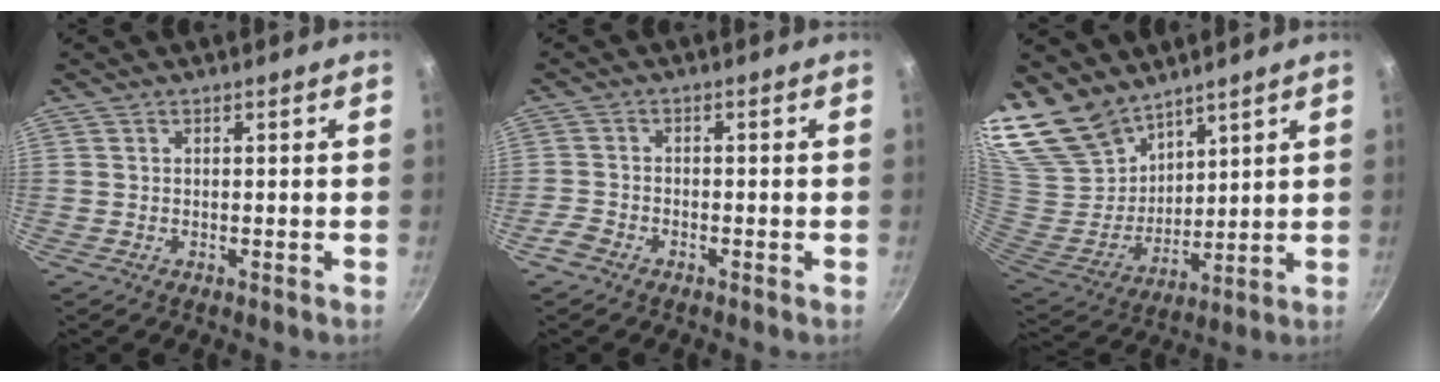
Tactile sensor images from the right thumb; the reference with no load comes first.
{"total": 2.9, "force": [-2.2, 1.6, 1.1], "torque": [-0.032, 0.020, -0.044]}
{"total": 18.8, "force": [14.9, 9.2, 7.0], "torque": [-0.140, -0.065, 0.319]}